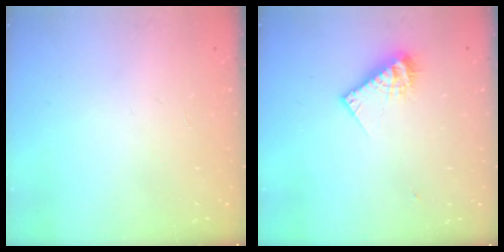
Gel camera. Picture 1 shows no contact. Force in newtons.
{"total": 9.1, "press": 9.0, "slide": 0.9}